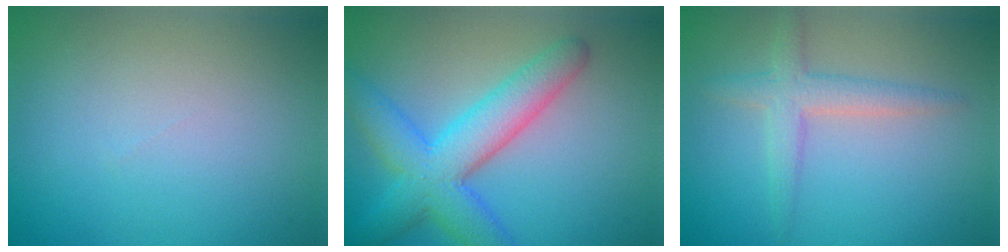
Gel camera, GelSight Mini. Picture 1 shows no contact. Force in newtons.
{"total": 6.8, "press": 6.8, "slide": 0.2}
{"total": 2.9, "press": 2.9, "slide": 0.2}